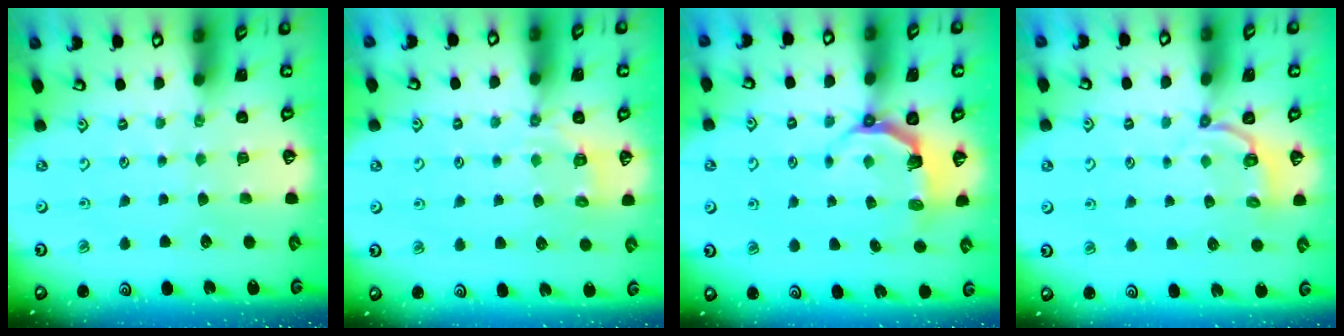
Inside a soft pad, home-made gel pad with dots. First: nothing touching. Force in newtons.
{"total": 4.1, "press": 3.8, "slide": 1.5}
{"total": 4.9, "press": 3.4, "slide": 3.6}
{"total": 3.3, "press": 2.2, "slide": 2.5}